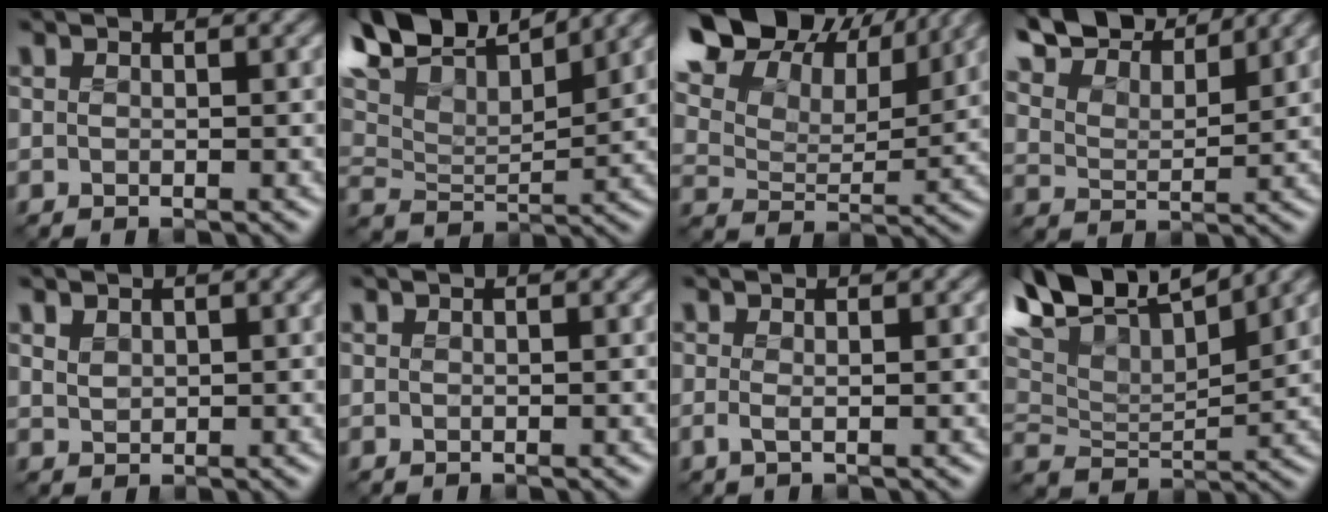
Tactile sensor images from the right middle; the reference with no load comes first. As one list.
[{"total": 10.2, "force": [8.0, 3.4, 5.2], "torque": [-0.120, 0.025, 0.123]}, {"total": 17.3, "force": [11.8, 9.6, 8.3], "torque": [-0.187, 0.044, 0.210]}, {"total": 8.3, "force": [7.3, 2.2, 3.3], "torque": [-0.086, 0.017, 0.109]}, {"total": 1.2, "force": [0.8, 0.7, 0.5], "torque": [-0.017, -0.001, 0.021]}, {"total": 0.0}, {"total": 1.0, "force": [-0.1, 0.1, 1.0], "torque": [-0.025, -0.006, -0.003]}, {"total": 9.8, "force": [6.6, 4.1, 5.8], "torque": [-0.118, 0.034, 0.112]}]